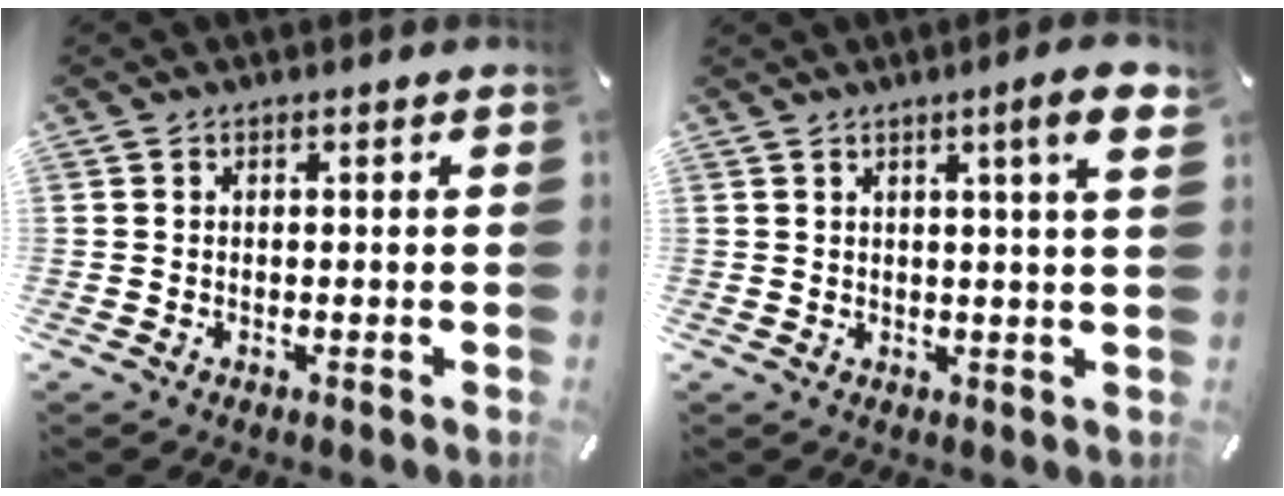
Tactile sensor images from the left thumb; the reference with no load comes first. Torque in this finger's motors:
{"motor_torque": [0.40, 0.47, 0.18, -0.12, 0.16]}